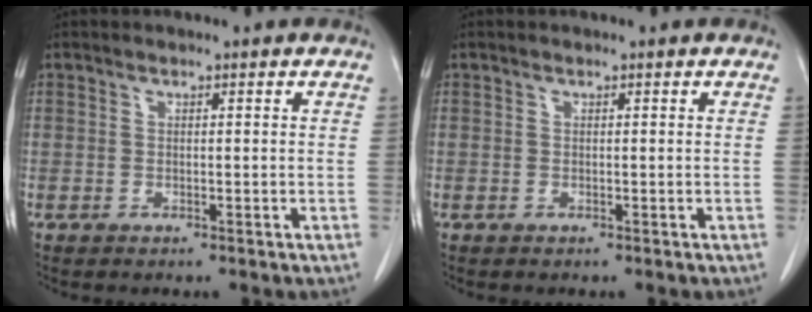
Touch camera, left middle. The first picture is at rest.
{"total": 0.0}